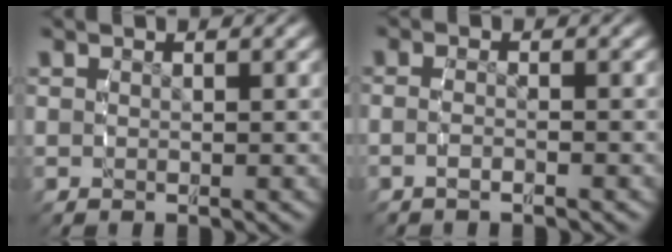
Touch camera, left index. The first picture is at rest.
{"total": 1.4, "force": [-0.9, 0.0, 1.1], "torque": [-0.027, -0.002, -0.016]}